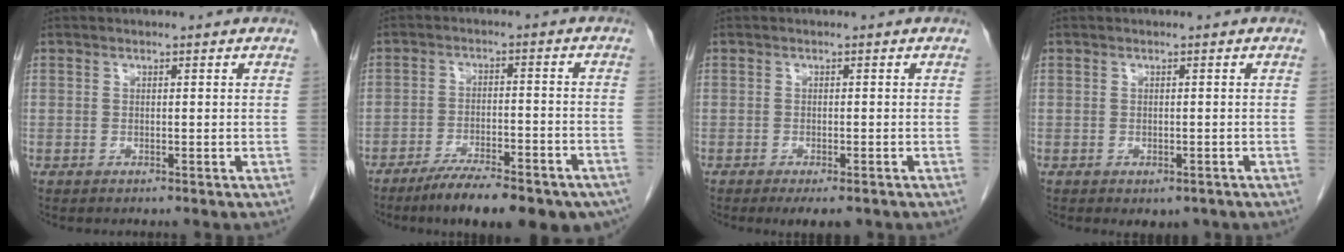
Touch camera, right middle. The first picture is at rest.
{"total": 16.6, "force": [-12.8, 4.0, 9.9], "torque": [-0.100, 0.004, -0.181]}
{"total": 4.0, "force": [-2.8, 1.3, 2.5], "torque": [-0.029, -0.006, -0.038]}
{"total": 2.2, "force": [-1.4, 1.3, 1.1], "torque": [-0.006, -0.002, -0.010]}